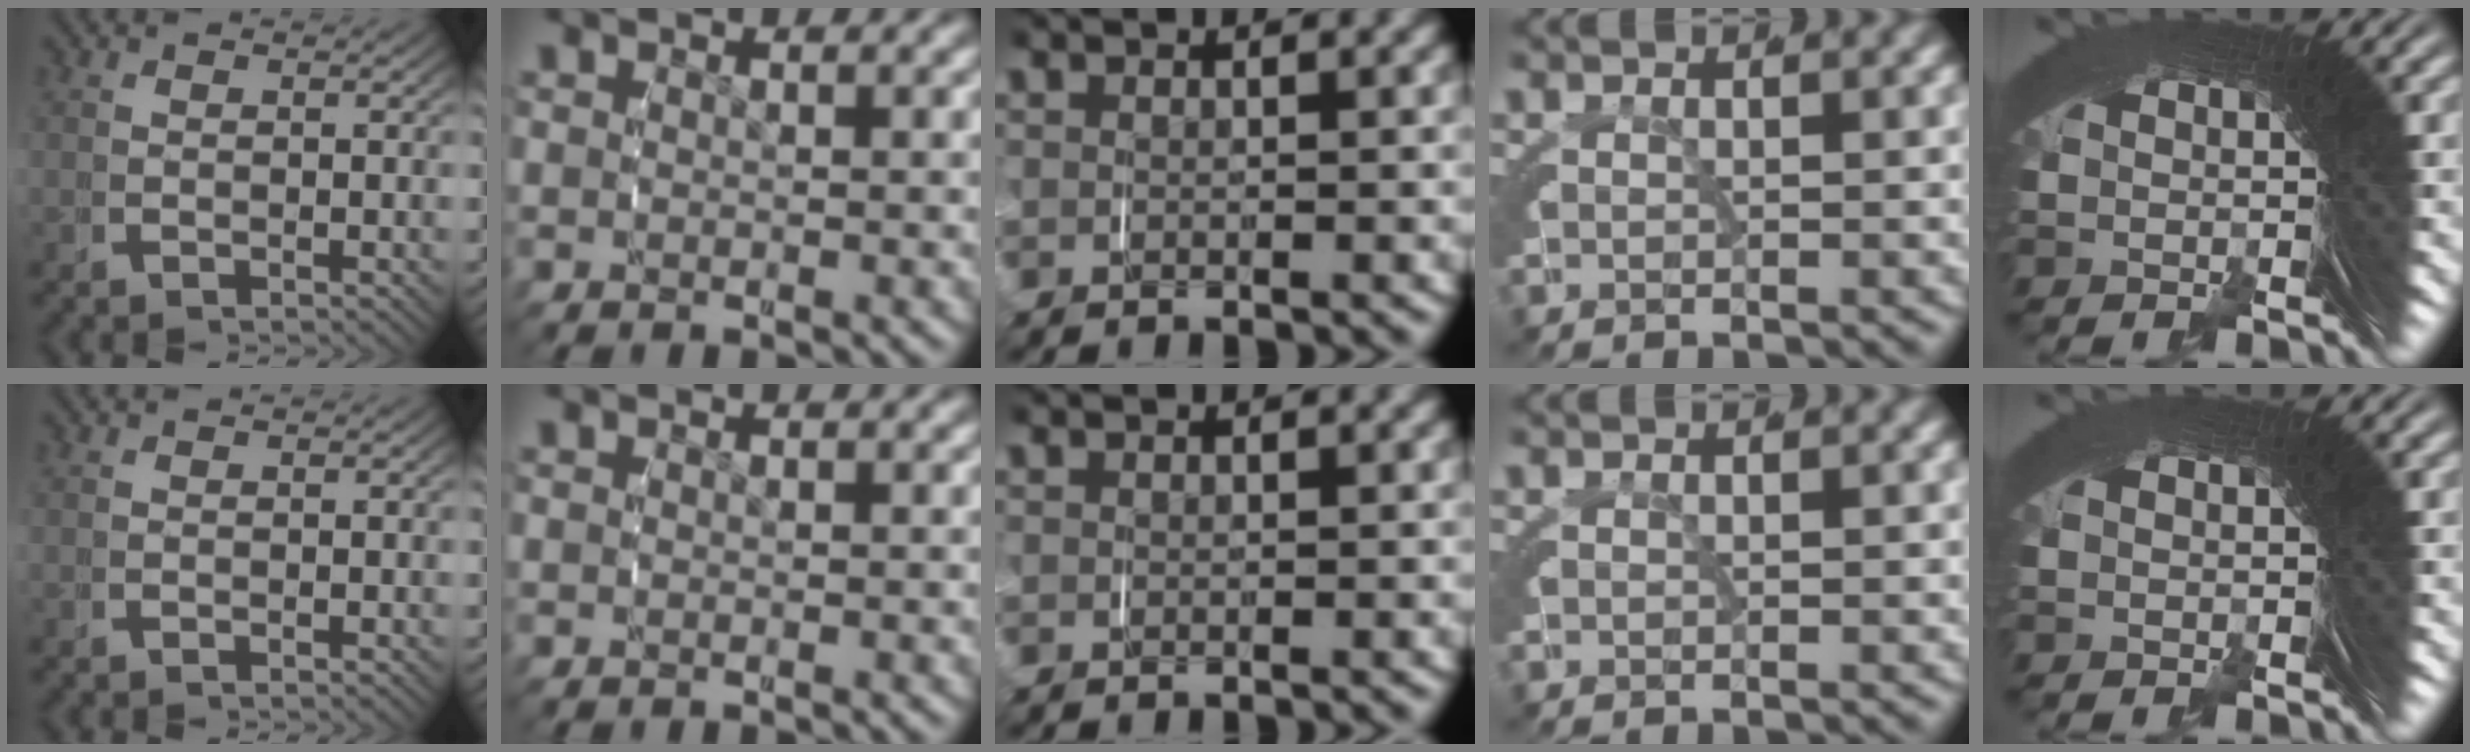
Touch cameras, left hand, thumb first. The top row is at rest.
{}